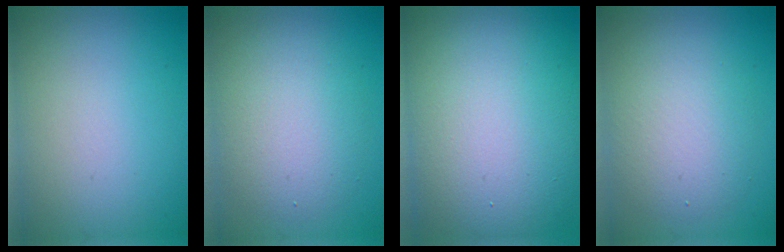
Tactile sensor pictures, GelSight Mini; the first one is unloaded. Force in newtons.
{"total": 5.1, "press": 5.1, "slide": 0.3}
{"total": 15.4, "press": 15.3, "slide": 0.7}
{"total": 4.6, "press": 4.6, "slide": 0.3}